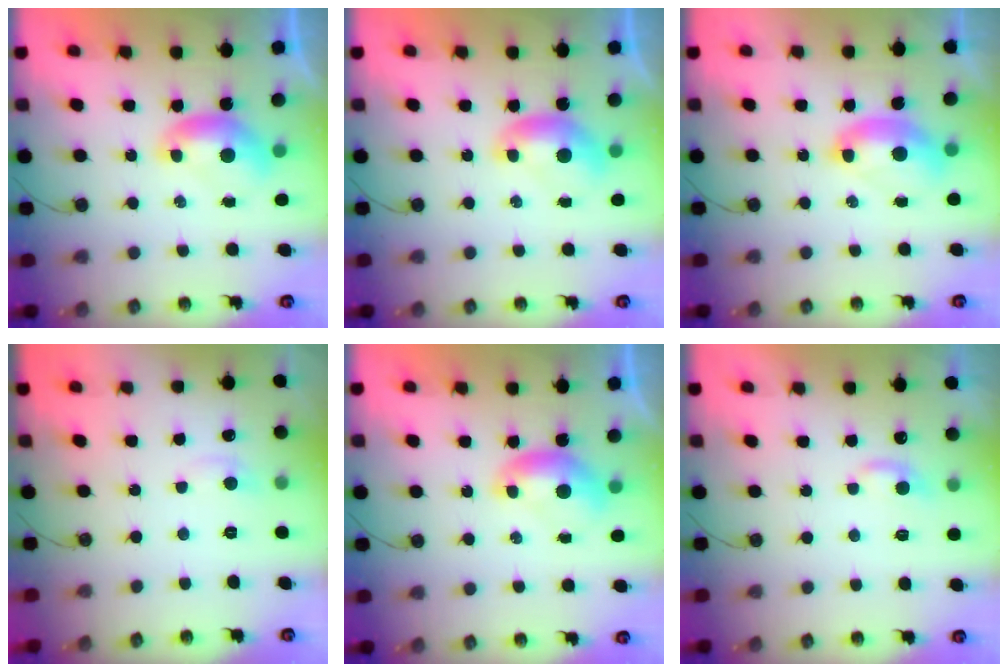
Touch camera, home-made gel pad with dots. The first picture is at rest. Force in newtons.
{"total": 0.0}
{"total": 2.6, "press": 2.6, "slide": 0.6}
{"total": 0.6, "press": 0.3, "slide": 0.5}
{"total": 0.0}
{"total": 1.3, "press": 1.1, "slide": 0.7}